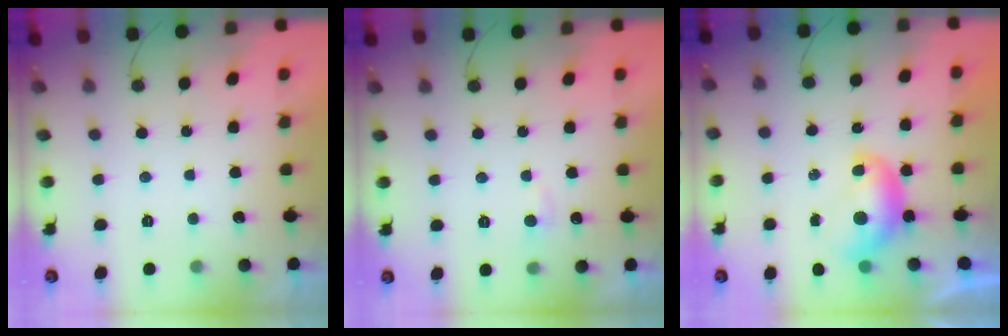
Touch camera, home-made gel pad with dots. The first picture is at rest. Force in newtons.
{"total": 3.8, "press": 3.7, "slide": 0.4}
{"total": 7.6, "press": 7.6, "slide": 0.3}